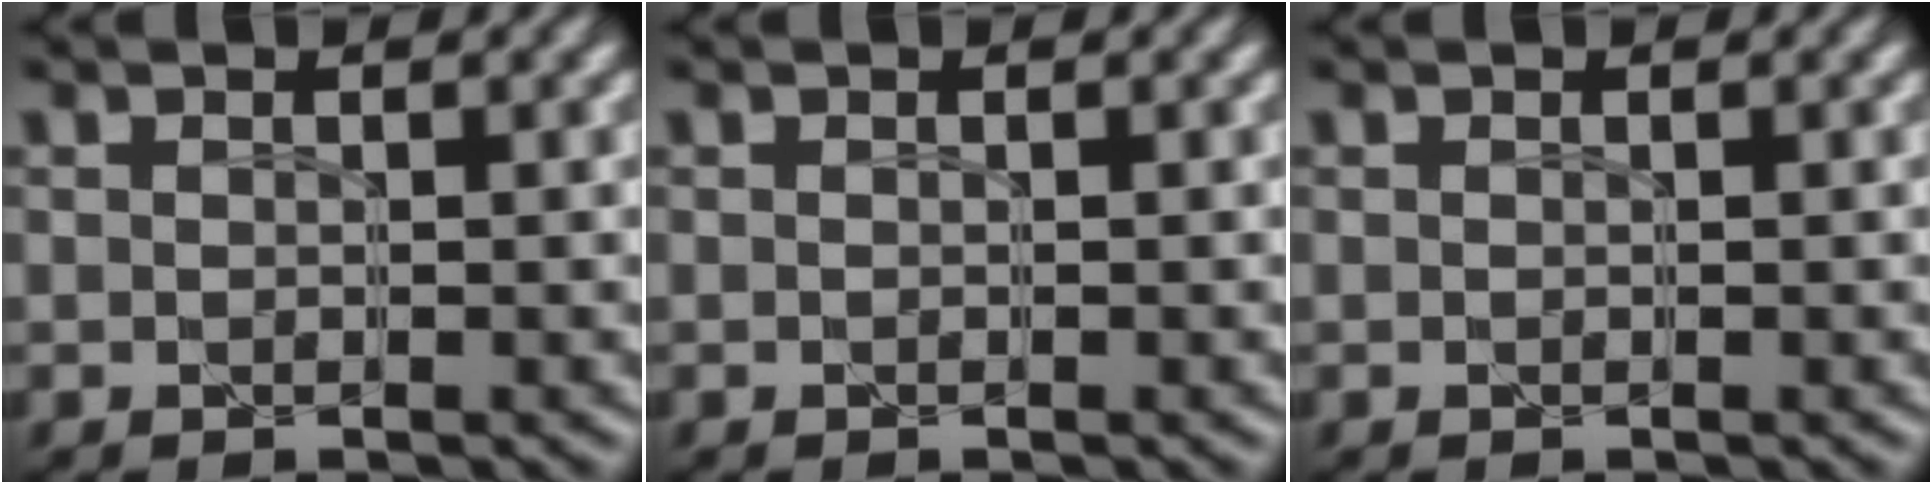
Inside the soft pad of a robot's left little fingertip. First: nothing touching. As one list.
[{"total": 0.0}, {"total": 0.0}]